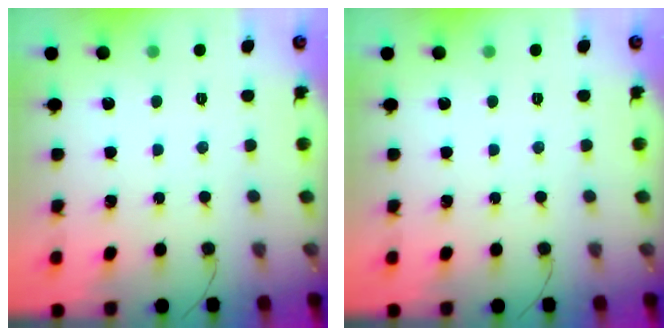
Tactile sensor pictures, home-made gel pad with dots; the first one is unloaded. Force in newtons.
{"total": 0.0}